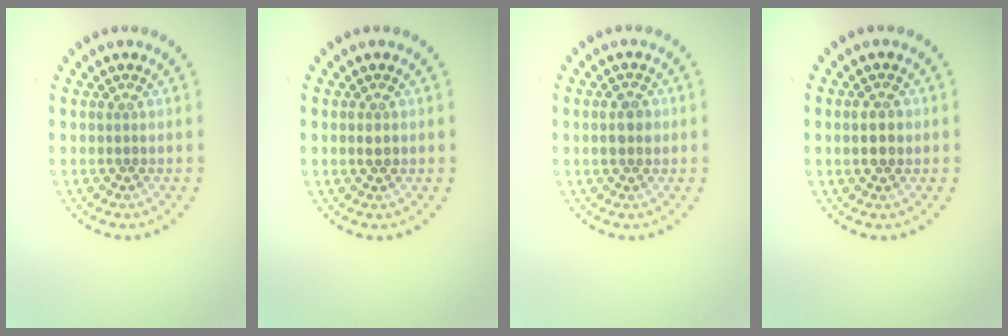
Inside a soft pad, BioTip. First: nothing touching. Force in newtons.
{"total": 1.0, "press": 1.0, "slide": 0.1}
{"total": 2.4, "press": 2.4, "slide": 0.2}
{"total": 2.3, "press": 2.3, "slide": 0.1}